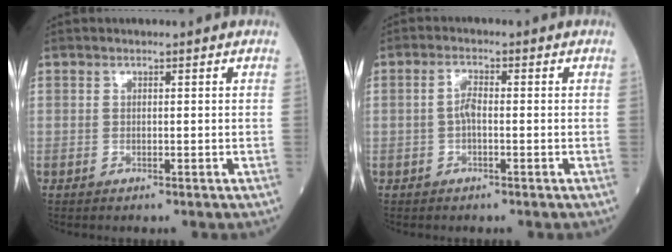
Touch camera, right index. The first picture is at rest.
{"total": 2.4, "force": [-0.5, 0.7, 2.2], "torque": [-0.044, 0.004, -0.009]}